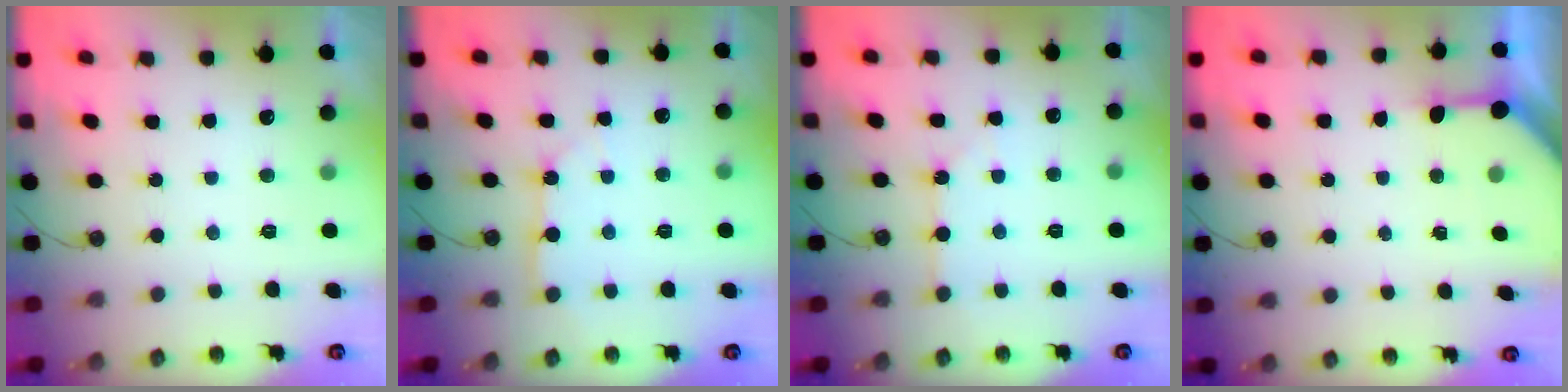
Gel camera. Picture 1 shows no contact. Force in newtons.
{"total": 3.1, "press": 3.1, "slide": 0.5}
{"total": 2.3, "press": 2.2, "slide": 0.4}
{"total": 4.7, "press": 4.6, "slide": 0.5}